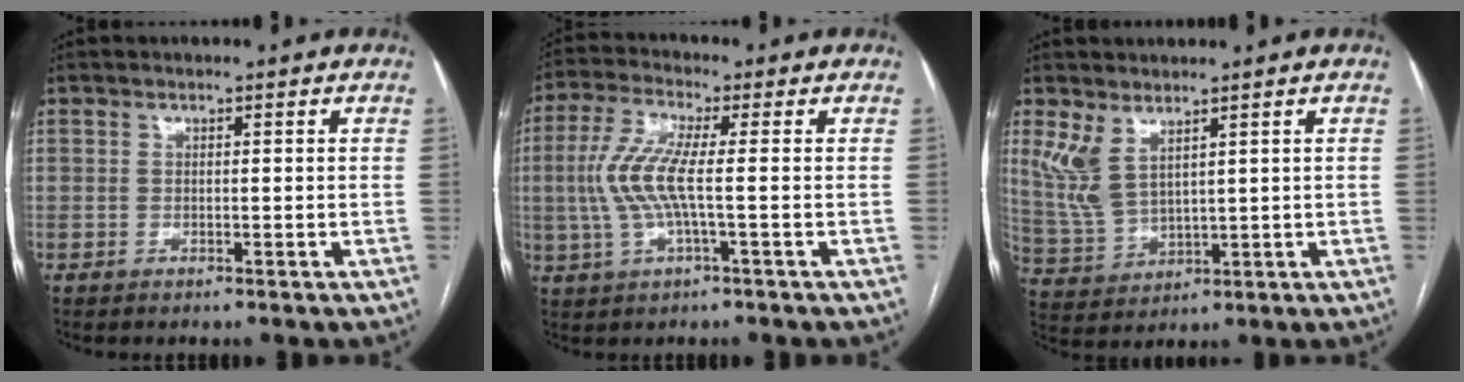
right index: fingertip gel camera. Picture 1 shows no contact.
{"total": 8.1, "force": [-0.4, 1.2, 8.0], "torque": [-0.182, 0.008, -0.013]}
{"total": 6.3, "force": [3.5, 2.8, 4.4], "torque": [-0.109, 0.000, 0.087]}